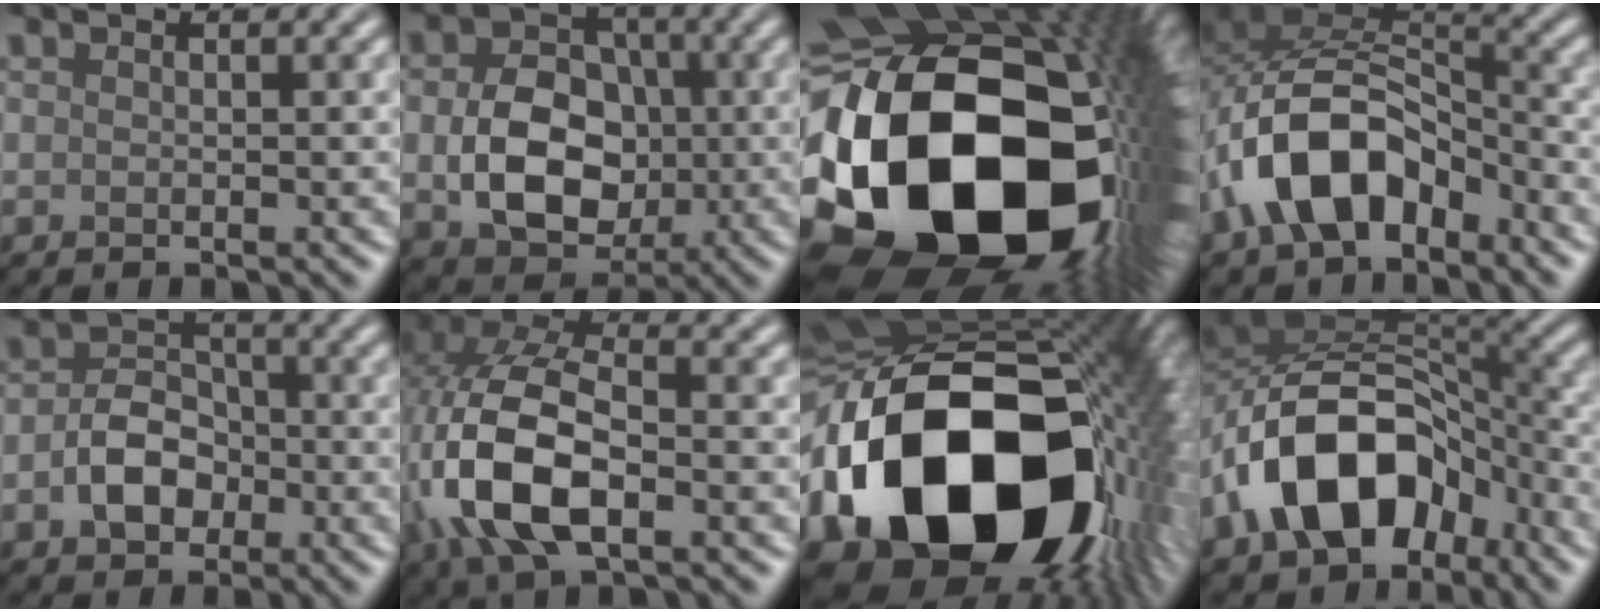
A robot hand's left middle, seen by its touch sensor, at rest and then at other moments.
{"total": 8.1, "force": [-0.8, 6.1, 5.2], "torque": [-0.094, -0.001, -0.009]}
{"total": 23.1, "force": [-4.8, 16.2, 15.8], "torque": [-0.308, -0.084, -0.054]}
{"total": 9.0, "force": [-4.3, 5.2, 6.0], "torque": [-0.104, 0.016, -0.083]}
{"total": 4.4, "force": [-1.1, 3.2, 2.8], "torque": [-0.047, 0.003, -0.021]}
{"total": 10.8, "force": [-2.4, 5.6, 8.8], "torque": [-0.201, 0.004, -0.052]}
{"total": 21.0, "force": [-3.8, 13.9, 15.3], "torque": [-0.305, -0.054, -0.031]}
{"total": 12.3, "force": [-4.9, 8.0, 8.1], "torque": [-0.139, 0.019, -0.093]}